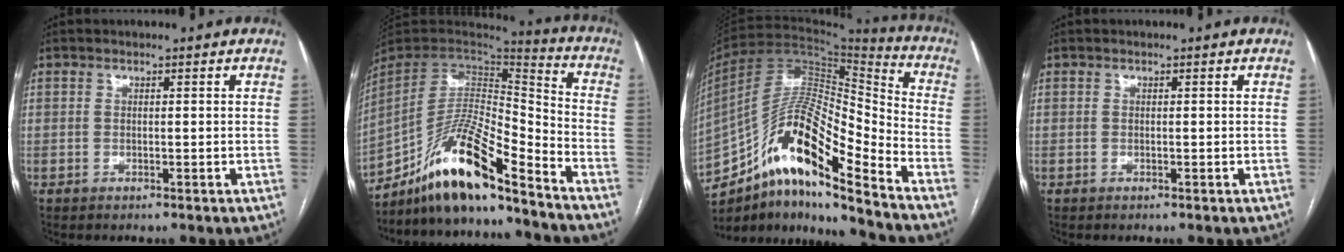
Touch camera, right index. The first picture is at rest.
{"total": 16.5, "force": [-13.0, 1.8, 10.0], "torque": [-0.179, 0.016, -0.233]}
{"total": 19.1, "force": [-12.5, 2.8, 14.1], "torque": [-0.264, 0.021, -0.221]}
{"total": 0.0}